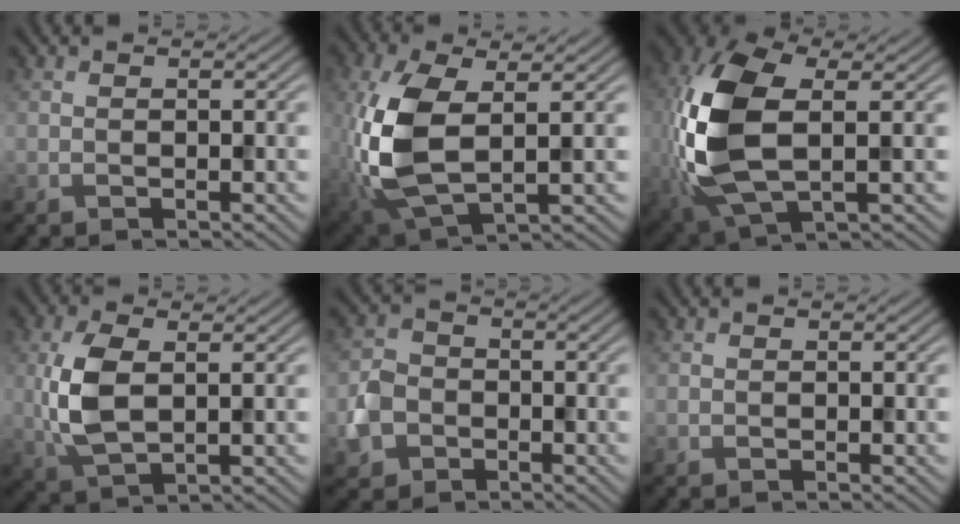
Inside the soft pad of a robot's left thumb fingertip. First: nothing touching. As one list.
[{"total": 11.0, "force": [0.3, 5.6, 9.5], "torque": [-0.243, -0.010, 0.010]}, {"total": 14.9, "force": [0.2, 7.7, 12.7], "torque": [-0.318, -0.003, 0.006]}, {"total": 7.1, "force": [0.8, 3.6, 6.1], "torque": [-0.149, 0.000, 0.016]}, {"total": 4.3, "force": [-1.6, 3.7, 1.6], "torque": [-0.042, -0.004, -0.041]}, {"total": 0.0}]